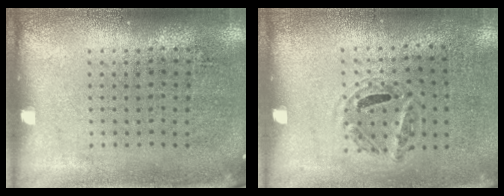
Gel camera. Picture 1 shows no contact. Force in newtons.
{"total": 1.0, "press": 0.7, "slide": 0.8}